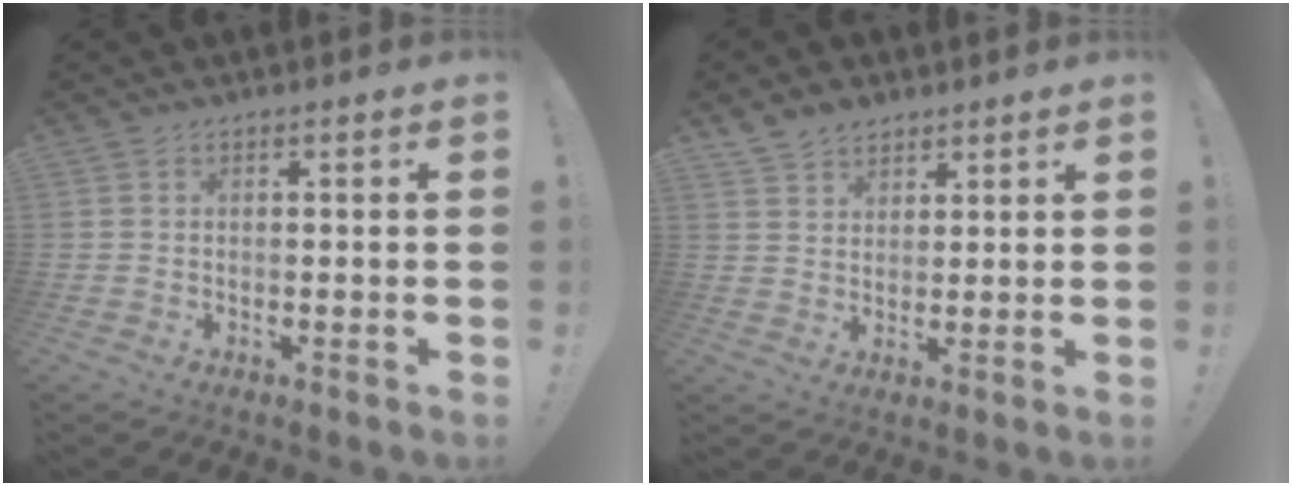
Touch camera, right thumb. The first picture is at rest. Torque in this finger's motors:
{"motor_torque": [-0.01, 0.02, 0.25, 0.19, 0.00]}